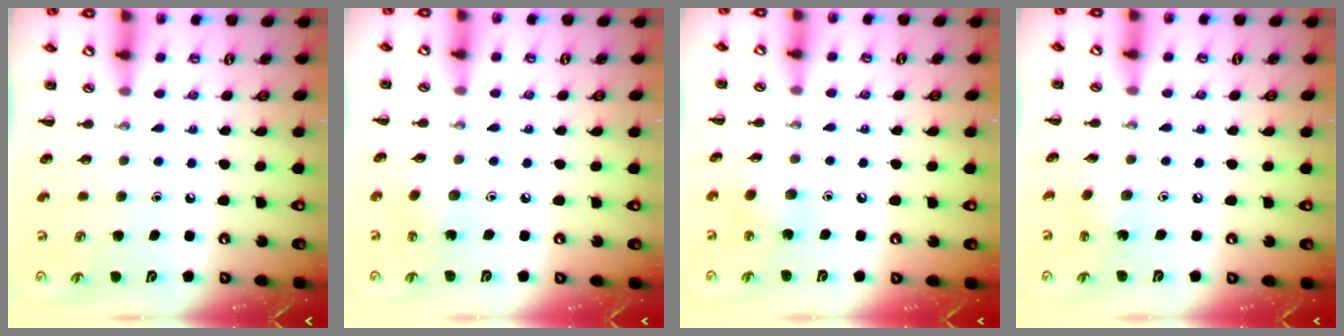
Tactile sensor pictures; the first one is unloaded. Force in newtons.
{"total": 2.2, "press": 2.0, "slide": 0.7}
{"total": 6.2, "press": 6.1, "slide": 1.1}
{"total": 1.9, "press": 1.8, "slide": 0.6}